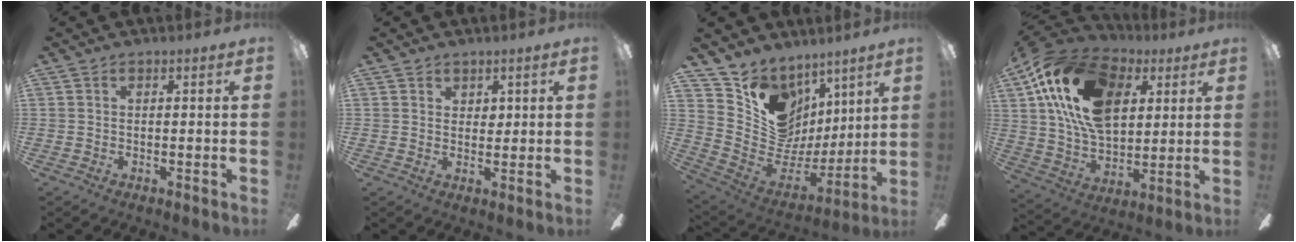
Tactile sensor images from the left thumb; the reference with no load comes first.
{"total": 2.6, "force": [1.7, 1.9, 0.5], "torque": [0.004, -0.004, 0.029]}
{"total": 13.7, "force": [6.2, 11.4, 4.3], "torque": [-0.074, -0.054, 0.132]}
{"total": 23.9, "force": [8.9, 15.3, 16.1], "torque": [-0.324, -0.013, 0.153]}